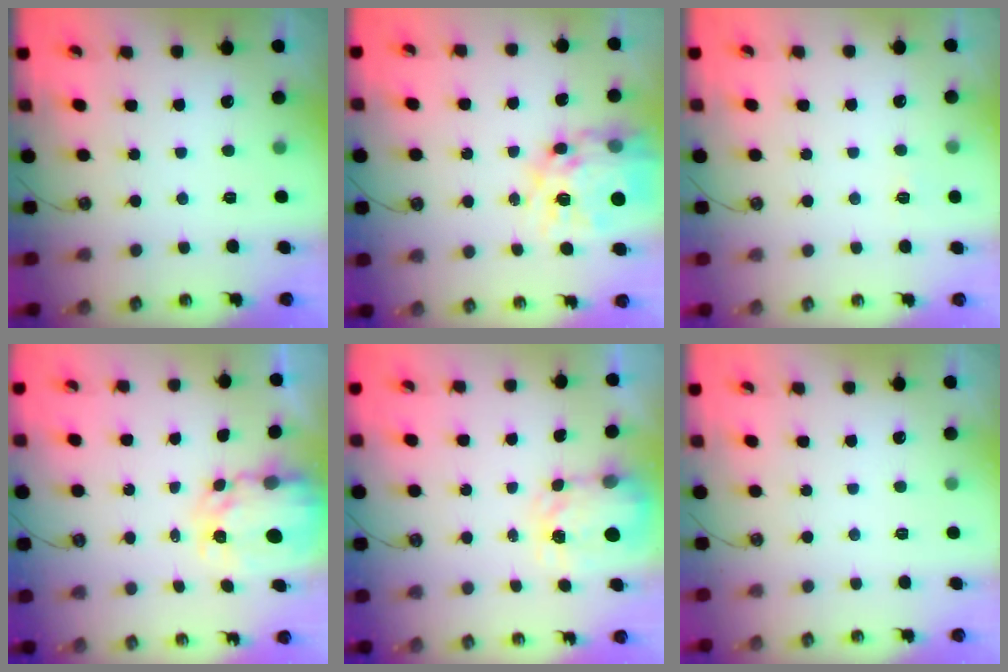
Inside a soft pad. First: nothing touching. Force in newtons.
{"total": 17.3, "press": 17.3, "slide": 1.6}
{"total": 3.5, "press": 3.5, "slide": 0.5}
{"total": 5.7, "press": 5.7, "slide": 0.6}
{"total": 3.7, "press": 3.7, "slide": 0.6}
{"total": 0.0}